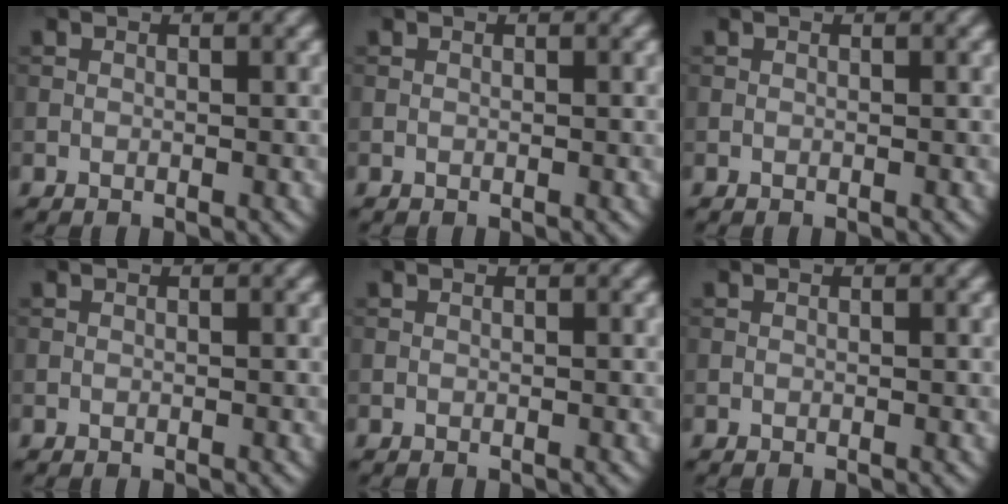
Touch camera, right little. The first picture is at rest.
{"total": 0.0}
{"total": 0.0}
{"total": 0.0}
{"total": 0.0}
{"total": 0.0}